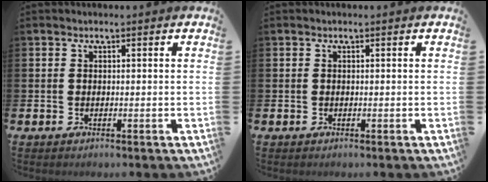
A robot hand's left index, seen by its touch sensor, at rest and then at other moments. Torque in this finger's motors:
{"motor_torque": [-0.05, -0.05, 0.00, 0.01]}